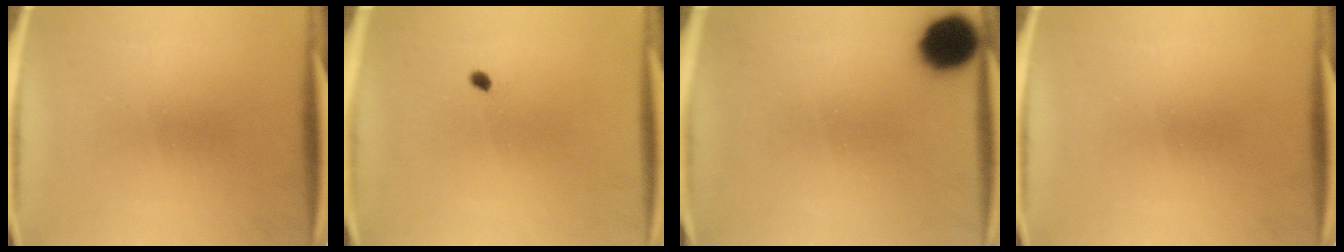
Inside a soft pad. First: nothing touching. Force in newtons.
{"total": 0.8}
{"total": 9.7}
{"total": 0.0}